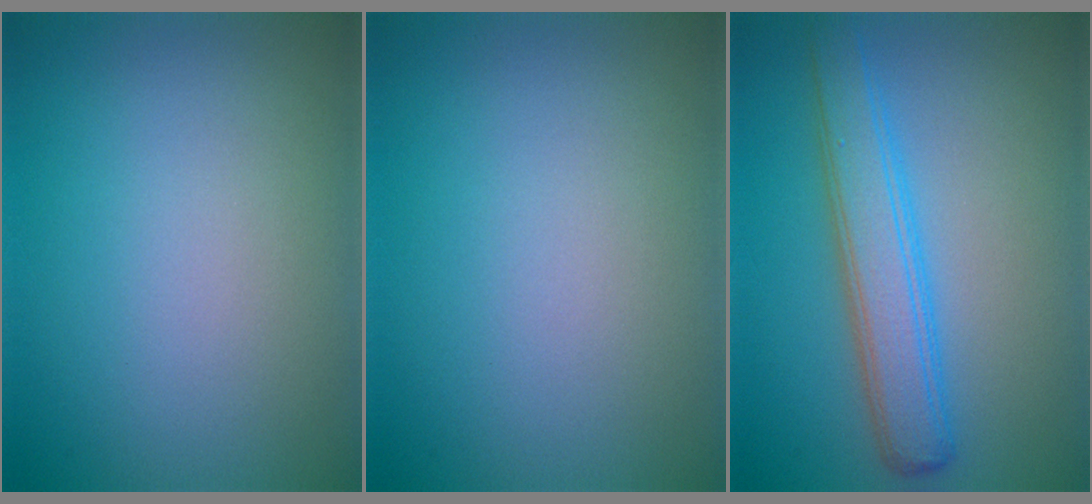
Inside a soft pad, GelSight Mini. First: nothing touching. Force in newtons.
{"total": 0.0}
{"total": 4.8, "press": 4.8, "slide": 0.1}